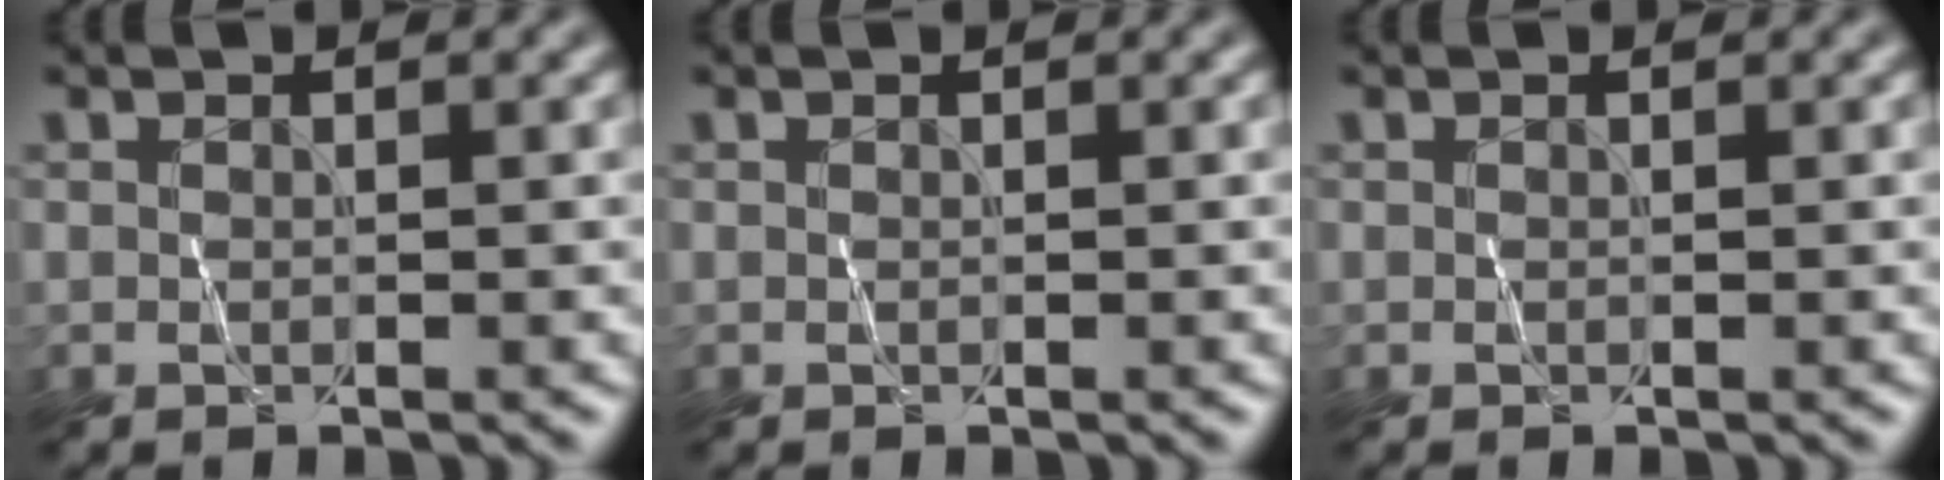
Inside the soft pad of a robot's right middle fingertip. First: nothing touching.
{"total": 0.0}
{"total": 0.0}